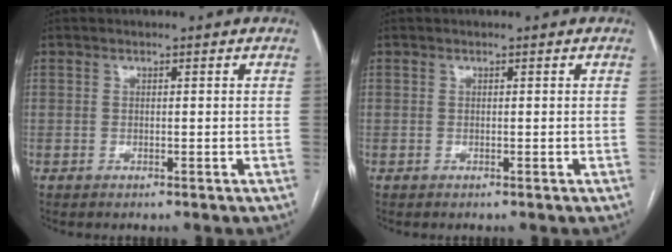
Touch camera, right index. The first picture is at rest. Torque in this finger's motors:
{"motor_torque": [0.01, 0.02, 0.00, 0.00]}